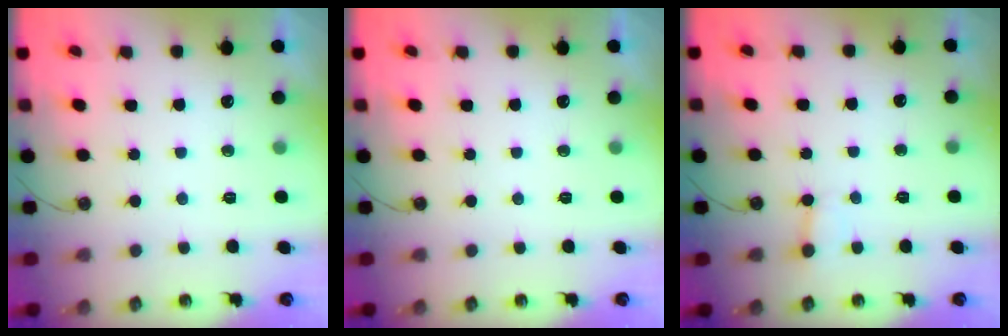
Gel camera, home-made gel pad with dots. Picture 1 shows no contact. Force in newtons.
{"total": 0.0}
{"total": 1.7, "press": 1.7, "slide": 0.0}